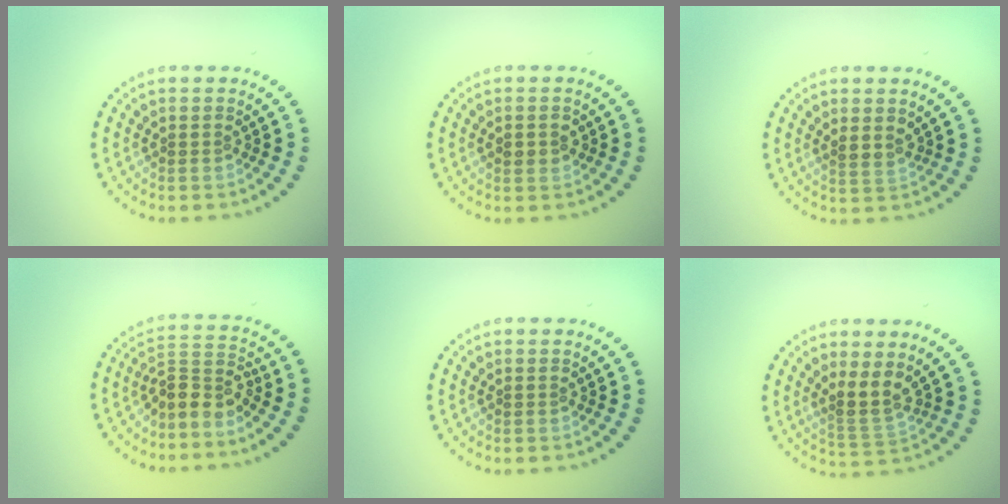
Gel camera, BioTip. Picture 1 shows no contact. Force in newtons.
{"total": 1.5, "press": 1.5, "slide": 0.3}
{"total": 1.2, "press": 0.8, "slide": 0.8}
{"total": 3.1, "press": 2.2, "slide": 2.2}
{"total": 0.0}
{"total": 2.8, "press": 2.1, "slide": 1.8}